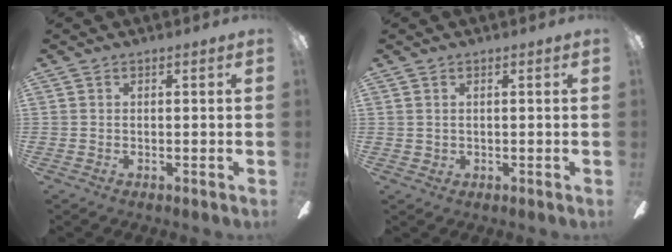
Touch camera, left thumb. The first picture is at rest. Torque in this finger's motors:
{"motor_torque": [-0.27, 0.10, -0.09, -0.10, -0.01]}